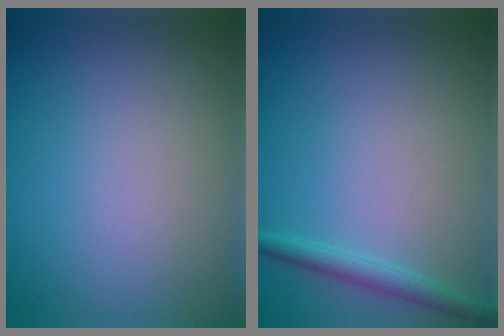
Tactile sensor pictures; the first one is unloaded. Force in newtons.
{"total": 1.8, "press": 1.8, "slide": 0.1}